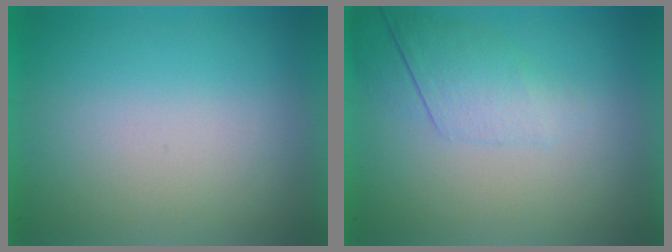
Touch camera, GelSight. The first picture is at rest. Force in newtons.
{"total": 2.2}